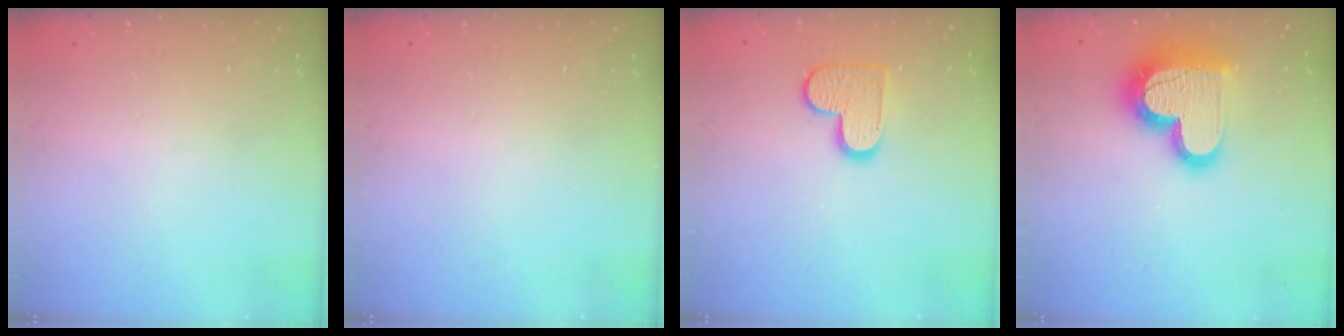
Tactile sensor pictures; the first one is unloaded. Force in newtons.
{"total": 0.0}
{"total": 10.5, "press": 10.5, "slide": 0.5}
{"total": 21.1, "press": 21.0, "slide": 1.9}